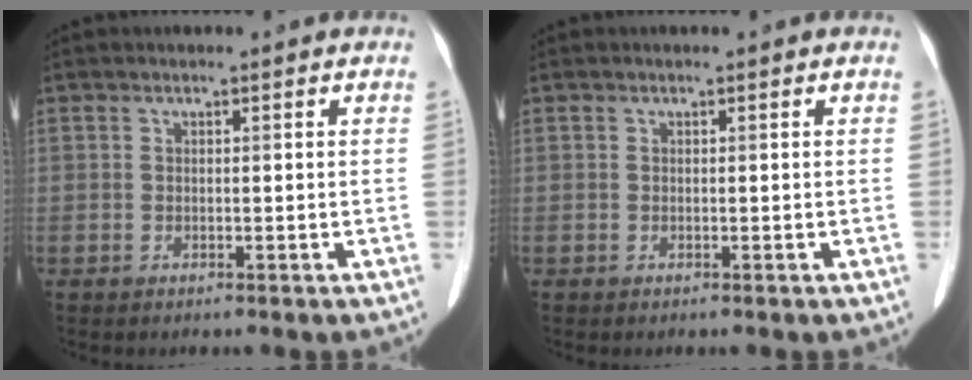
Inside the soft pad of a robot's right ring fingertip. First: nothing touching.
{"total": 0.0}